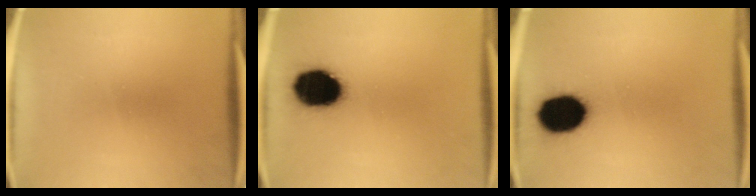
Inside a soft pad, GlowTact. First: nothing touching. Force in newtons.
{"total": 15.9}
{"total": 14.4}